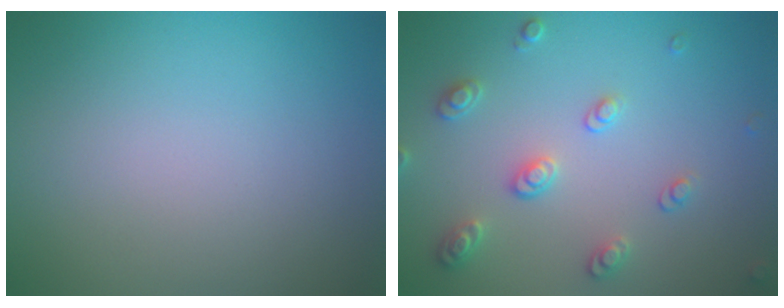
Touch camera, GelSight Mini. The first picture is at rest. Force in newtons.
{"total": 2.6, "press": 2.6, "slide": 0.2}